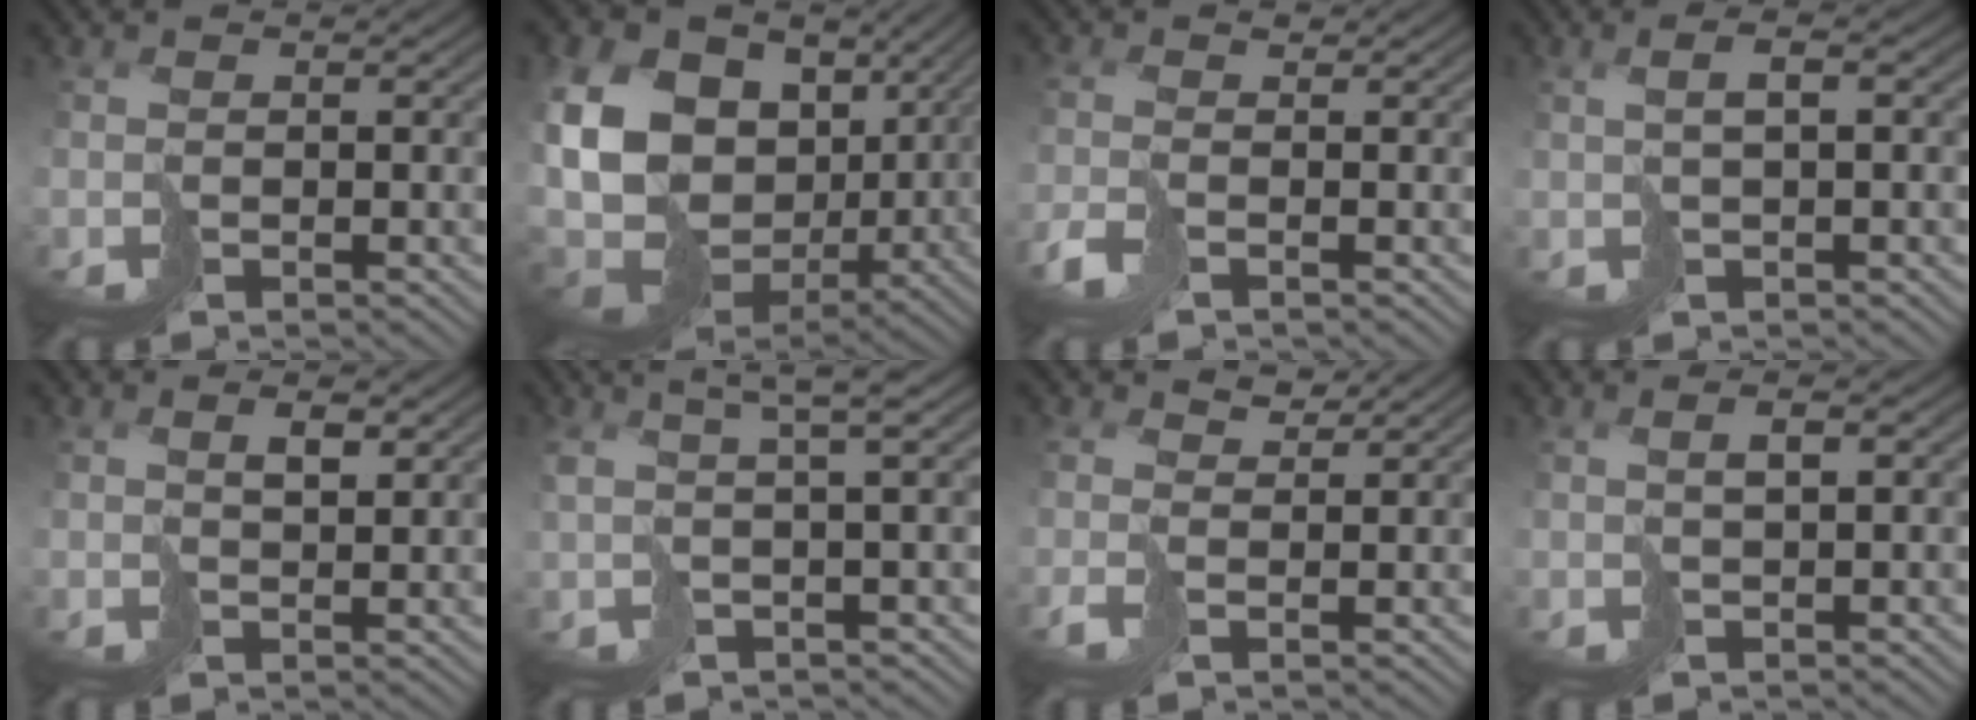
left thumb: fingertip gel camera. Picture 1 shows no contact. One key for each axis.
{"total": 18.4, "fx": 2.3, "fy": 14.4, "fz": 11.2, "tx": -0.262, "ty": -0.014, "tz": 0.072}
{"total": 2.6, "fx": -1.5, "fy": 0.8, "fz": 2.0, "tx": -0.052, "ty": -0.004, "tz": -0.042}
{"total": 2.5, "fx": 0.8, "fy": 0.5, "fz": 2.3, "tx": -0.041, "ty": 0.009, "tz": 0.013}
{"total": 2.3, "fx": 1.6, "fy": 0.7, "fz": 1.5, "tx": -0.027, "ty": 0.002, "tz": 0.034}
{"total": 5.5, "fx": 2.3, "fy": 1.0, "fz": 4.9, "tx": -0.074, "ty": 0.017, "tz": 0.038}
{"total": 2.4, "fx": 0.7, "fy": 1.0, "fz": 2.1, "tx": -0.059, "ty": 0.003, "tz": 0.009}
{"total": 1.9, "fx": 1.0, "fy": 0.3, "fz": 1.6, "tx": -0.027, "ty": 0.008, "tz": 0.020}